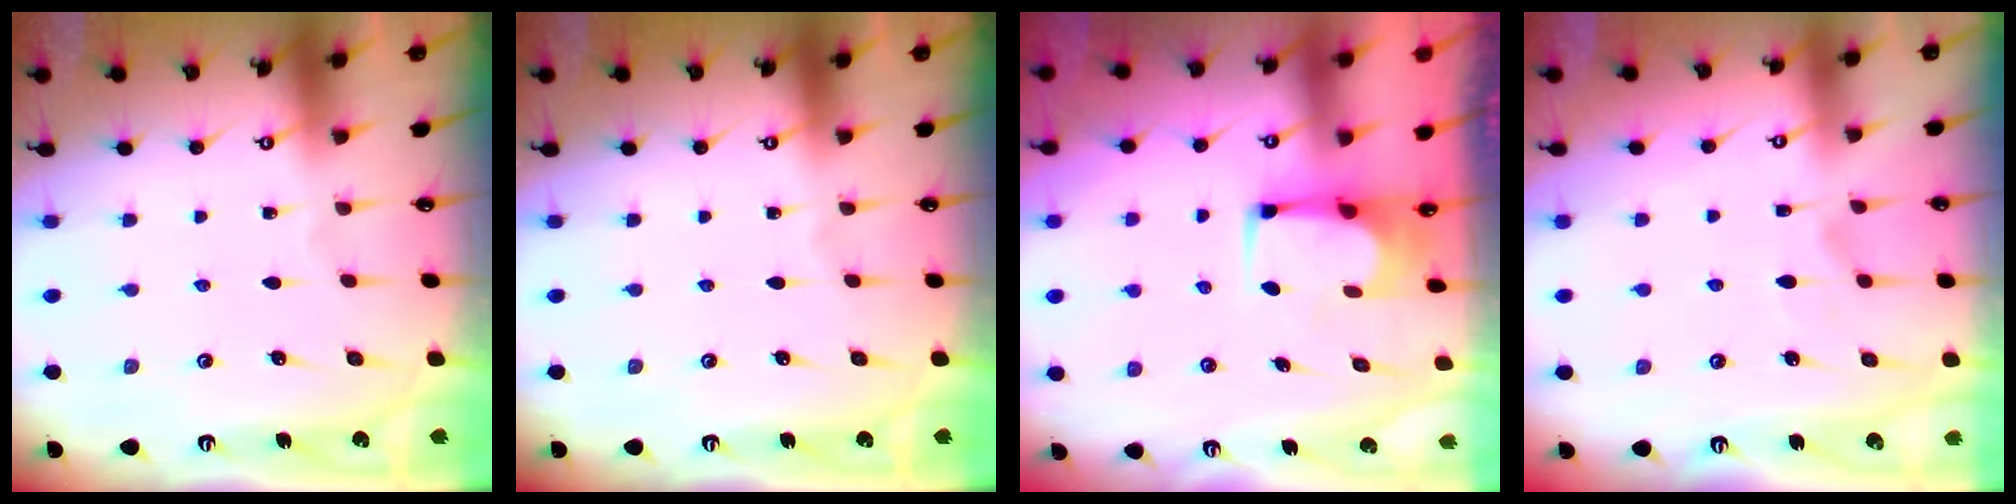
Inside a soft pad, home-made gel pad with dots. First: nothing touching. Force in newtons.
{"total": 0.0}
{"total": 2.2, "press": 2.2, "slide": 0.2}
{"total": 1.6, "press": 1.0, "slide": 1.2}